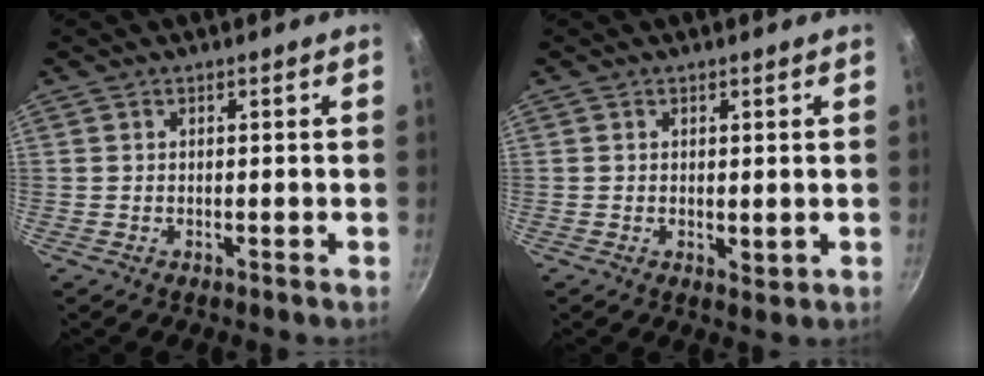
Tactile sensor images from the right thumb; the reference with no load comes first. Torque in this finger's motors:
{"motor_torque": [-0.36, 0.08, -0.44, 0.10, 0.05]}